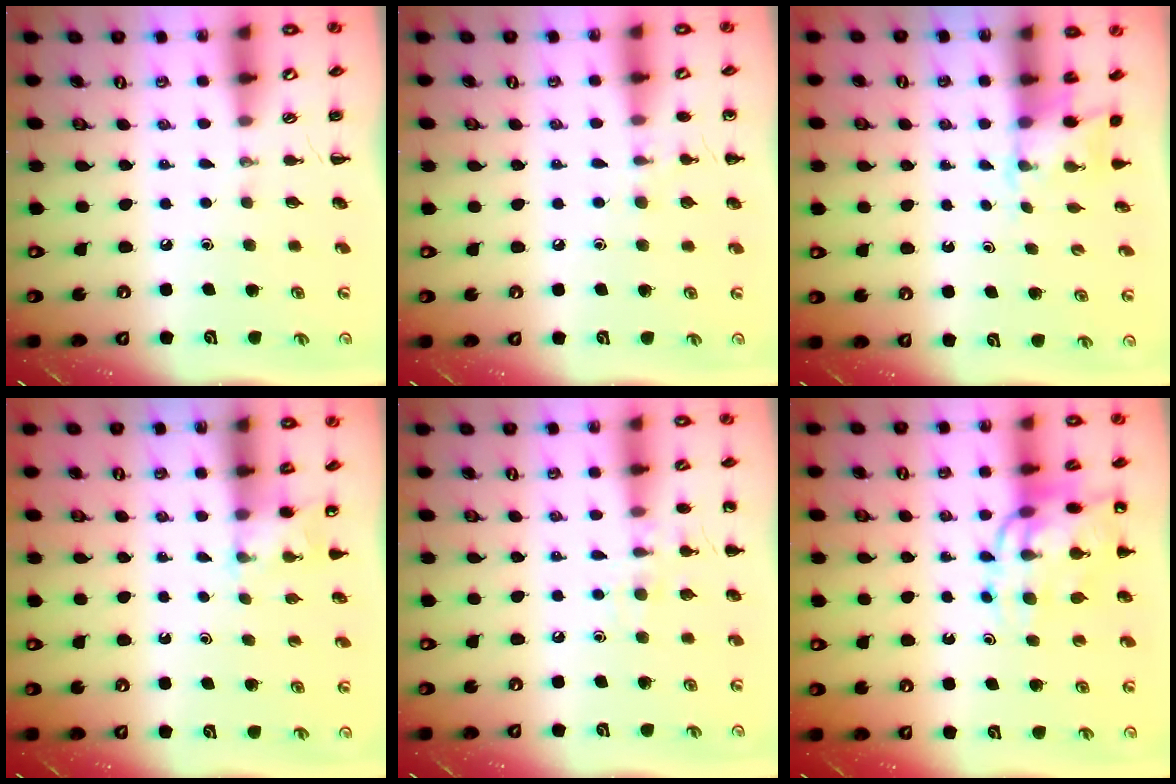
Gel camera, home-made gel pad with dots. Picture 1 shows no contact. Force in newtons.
{"total": 6.8, "press": 6.6, "slide": 1.8}
{"total": 2.6, "press": 2.5, "slide": 0.6}
{"total": 2.0, "press": 1.9, "slide": 0.6}
{"total": 8.3, "press": 8.2, "slide": 1.5}
{"total": 14.5, "press": 14.1, "slide": 3.4}